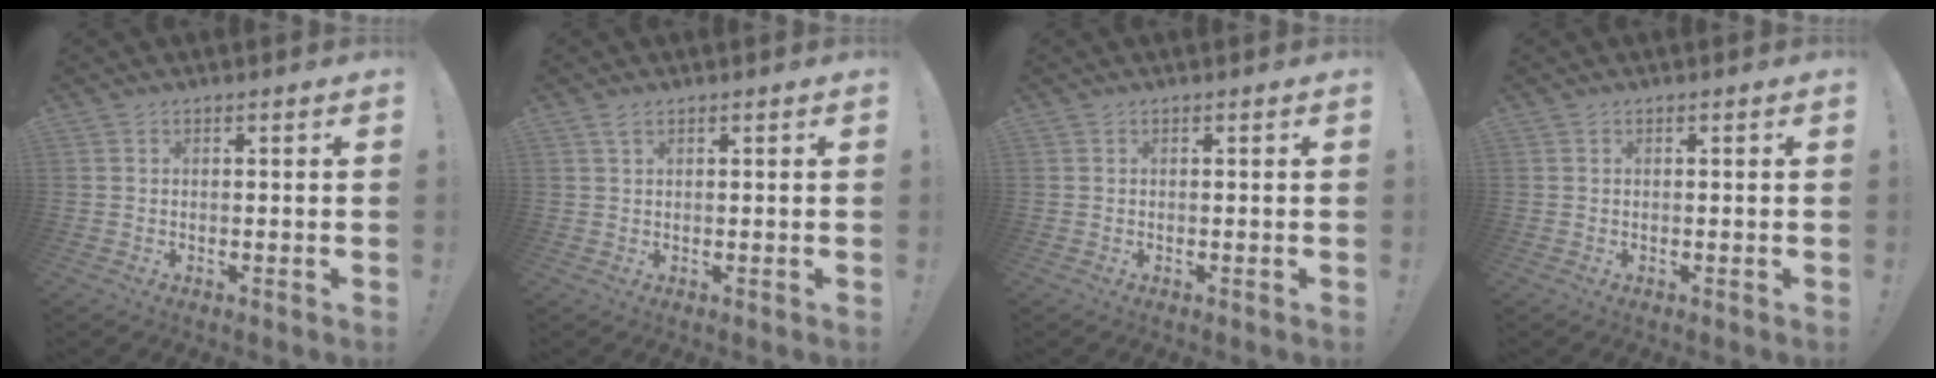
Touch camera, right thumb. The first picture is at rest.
{"total": 2.1, "force": [1.3, 0.9, 1.4], "torque": [-0.026, -0.001, 0.024]}
{"total": 0.0}
{"total": 0.0}